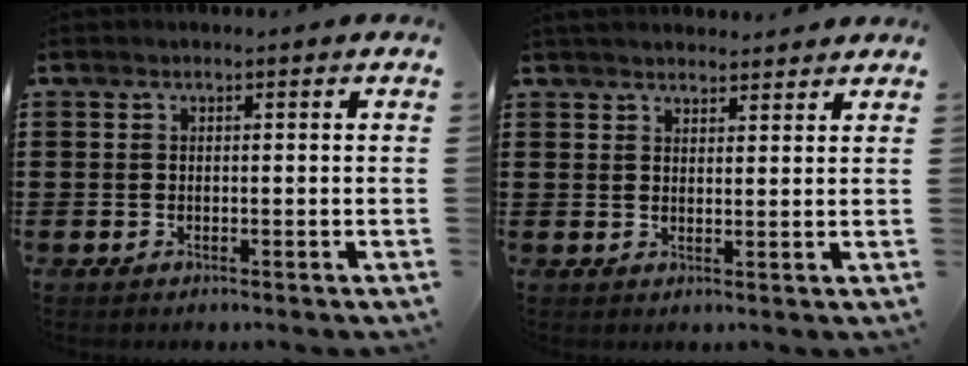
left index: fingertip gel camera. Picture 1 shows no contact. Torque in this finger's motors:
{"motor_torque": [2.14, 0.00, 0.18, 0.12]}